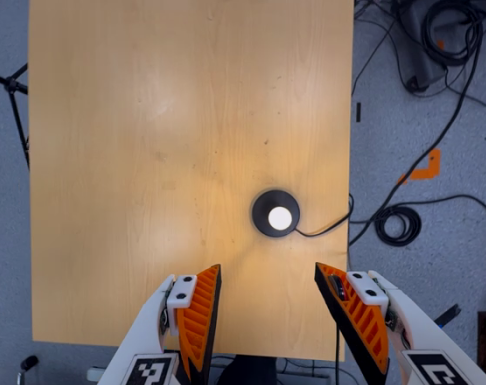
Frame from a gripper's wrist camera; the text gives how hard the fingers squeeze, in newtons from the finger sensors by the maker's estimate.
{"total": 0.0}